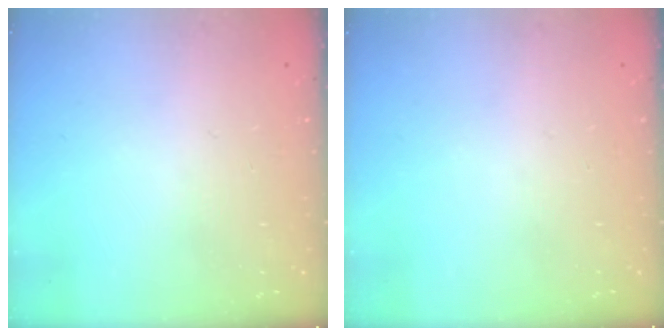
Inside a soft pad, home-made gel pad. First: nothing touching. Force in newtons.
{"total": 0.0}